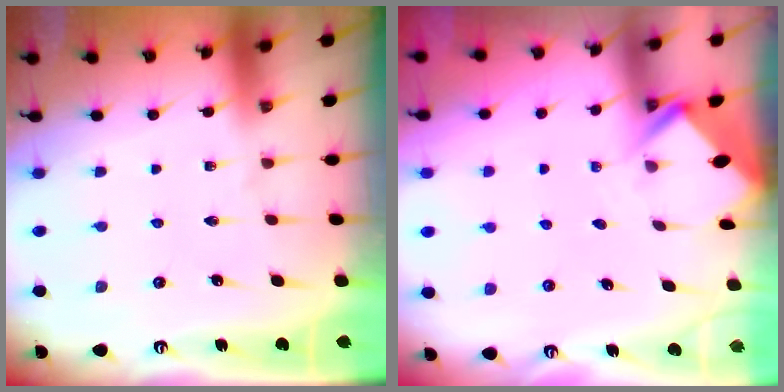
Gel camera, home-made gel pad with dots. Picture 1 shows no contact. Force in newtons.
{"total": 2.7, "press": 2.7, "slide": 0.2}